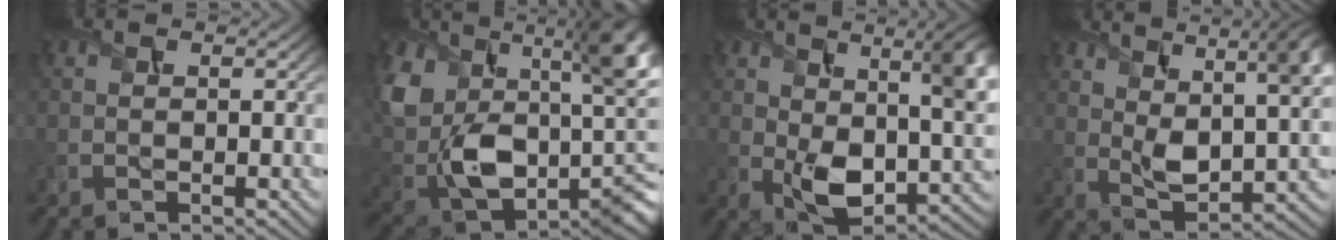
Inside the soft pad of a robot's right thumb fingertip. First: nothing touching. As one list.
[{"total": 16.9, "force": [1.8, 10.6, 13.0], "torque": [-0.246, -0.037, 0.044]}, {"total": 12.4, "force": [1.1, 7.0, 10.2], "torque": [-0.175, -0.026, 0.030]}, {"total": 12.4, "force": [4.5, 5.8, 10.0], "torque": [-0.181, 0.007, 0.073]}]